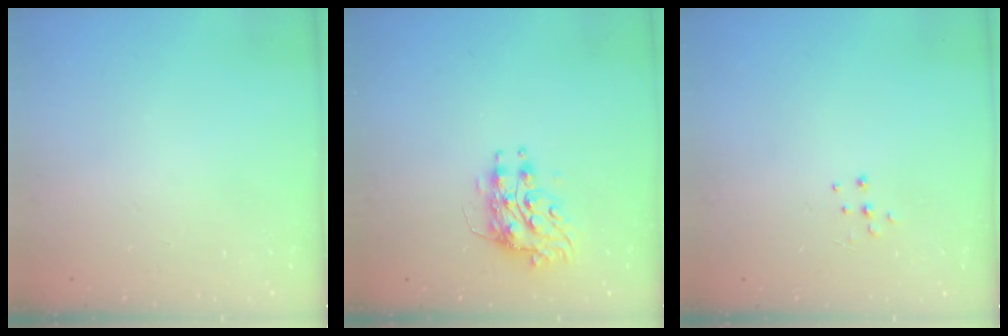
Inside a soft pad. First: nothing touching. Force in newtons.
{"total": 8.1, "press": 8.1, "slide": 0.2}
{"total": 4.3, "press": 4.3, "slide": 0.4}